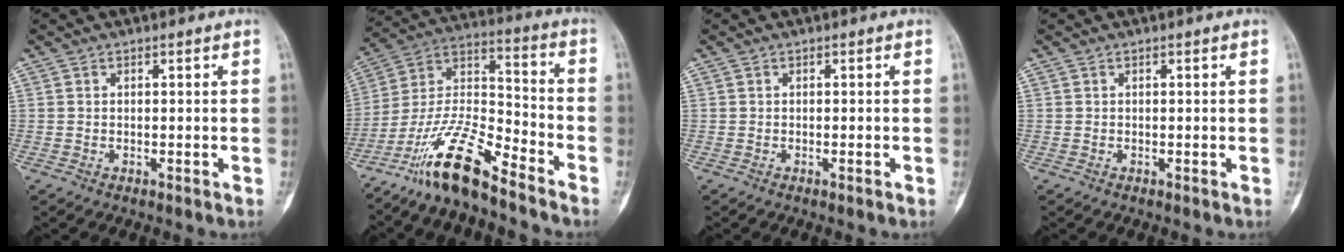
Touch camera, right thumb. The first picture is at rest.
{"total": 15.2, "force": [-11.6, 3.1, 9.3], "torque": [-0.183, 0.081, -0.223]}
{"total": 0.6, "force": [-0.3, 0.0, 0.5], "torque": [-0.011, -0.001, -0.002]}
{"total": 0.0}